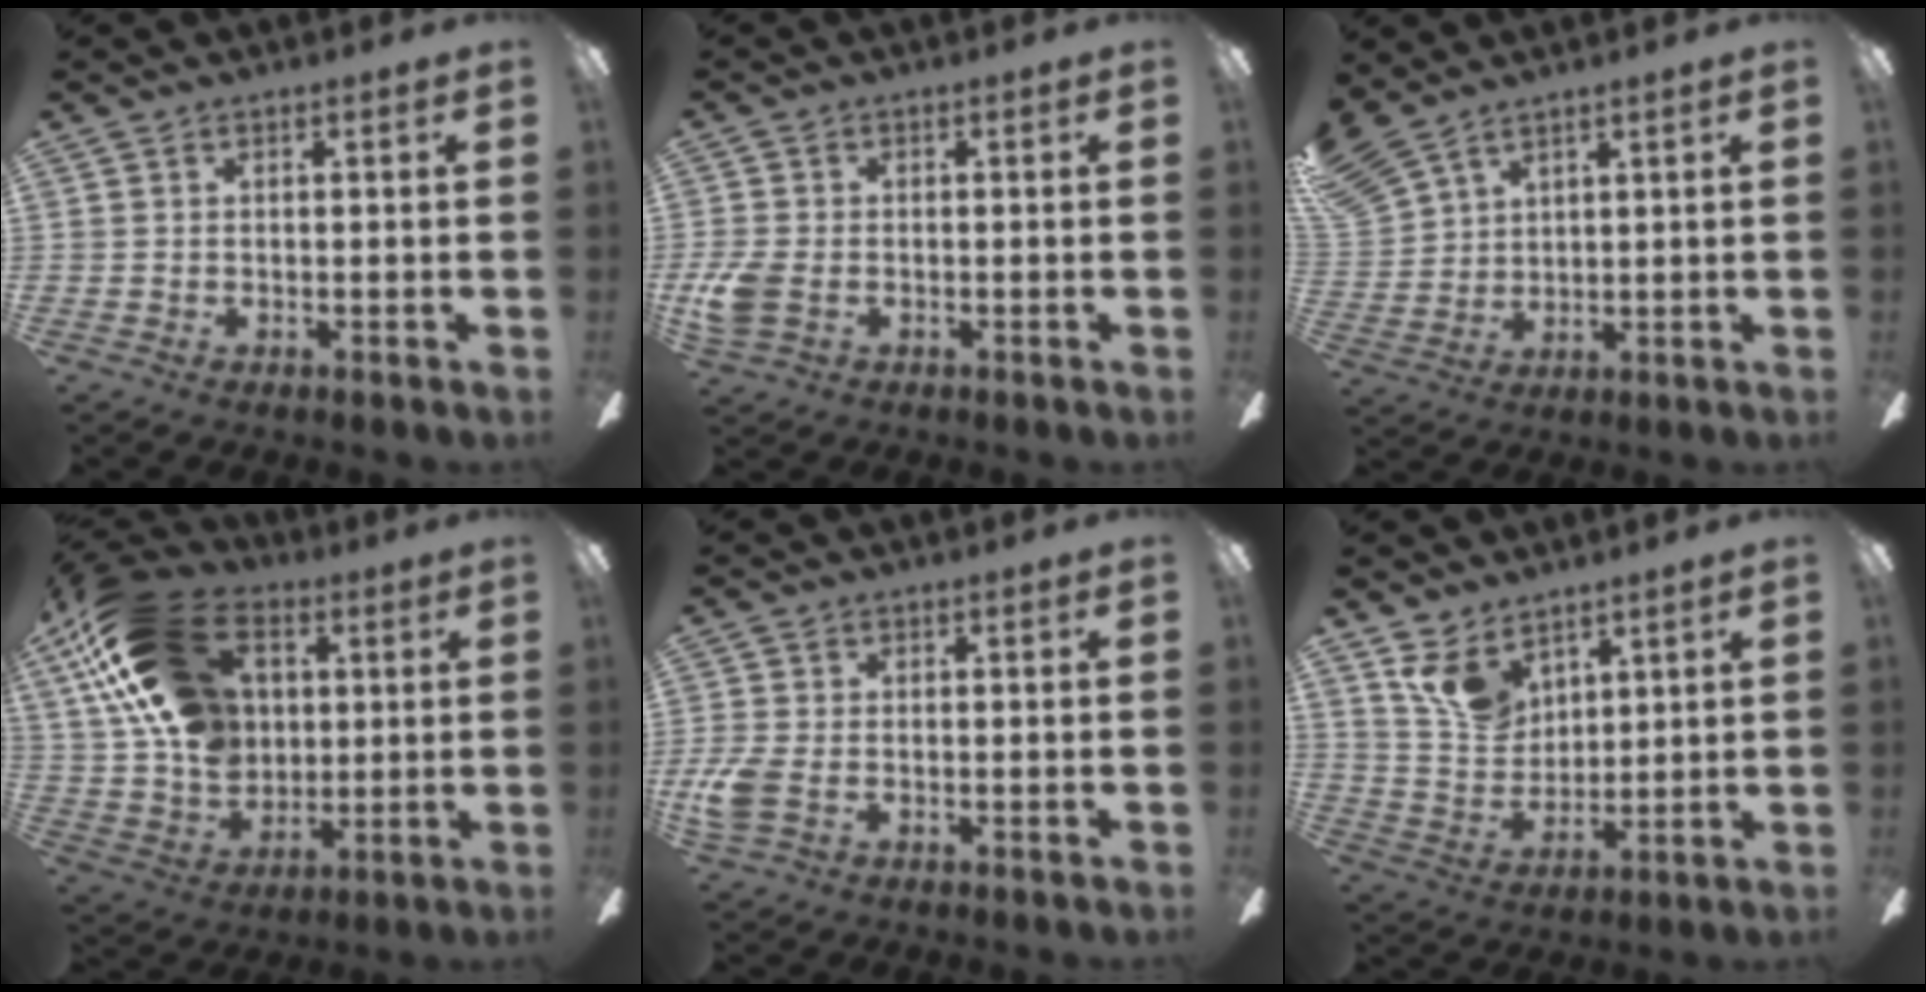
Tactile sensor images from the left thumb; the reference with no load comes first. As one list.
[{"total": 5.5, "force": [-1.1, 3.8, 3.8], "torque": [-0.094, 0.000, -0.024]}, {"total": 8.3, "force": [7.1, 3.6, 2.5], "torque": [-0.074, -0.025, 0.143]}, {"total": 22.8, "force": [8.8, 15.7, 14.0], "torque": [-0.287, -0.020, 0.163]}, {"total": 5.2, "force": [-1.2, 3.3, 3.8], "torque": [-0.095, -0.001, -0.027]}, {"total": 10.1, "force": [6.9, 6.3, 3.8], "torque": [-0.086, -0.027, 0.138]}]